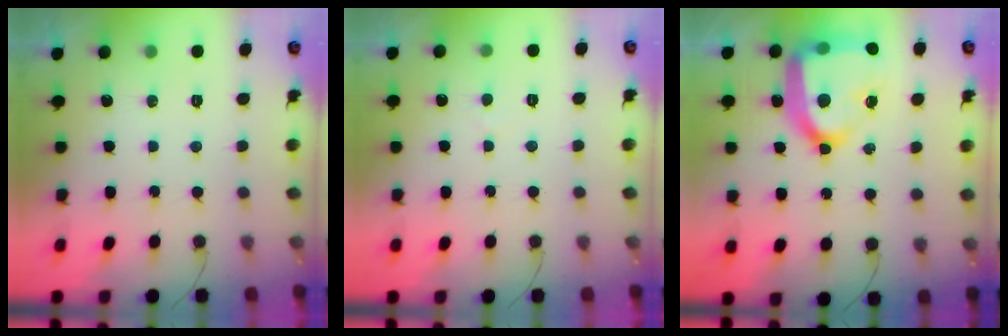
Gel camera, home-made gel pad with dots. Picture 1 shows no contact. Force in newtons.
{"total": 1.6, "press": 1.6, "slide": 0.1}
{"total": 24.5, "press": 24.4, "slide": 2.1}